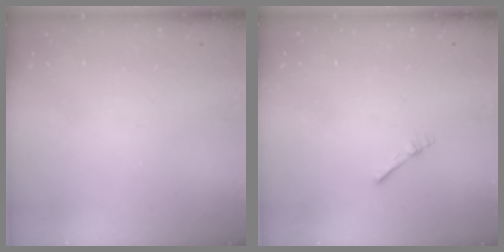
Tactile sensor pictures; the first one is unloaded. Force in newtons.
{"total": 2.2, "press": 2.1, "slide": 0.3}